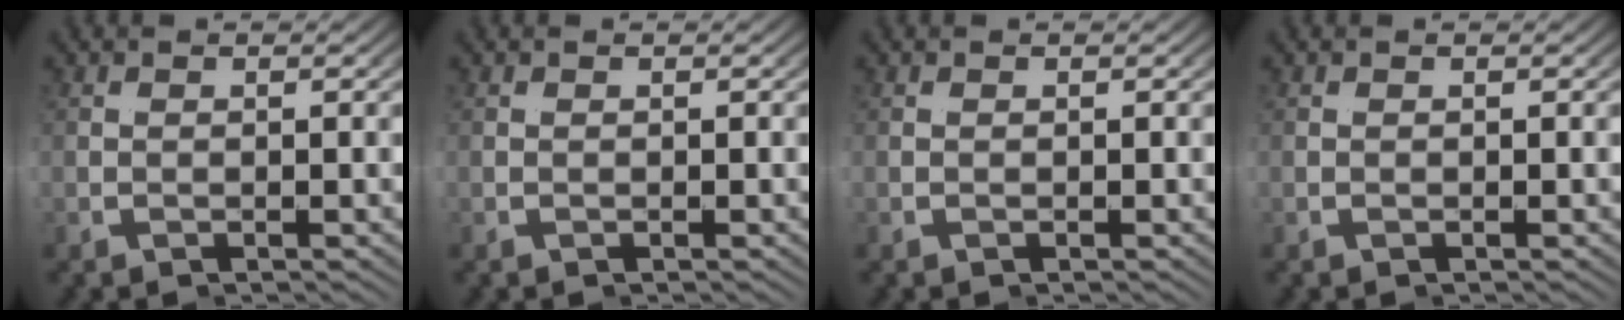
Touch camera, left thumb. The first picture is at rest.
{"total": 0.0}
{"total": 0.0}
{"total": 0.0}